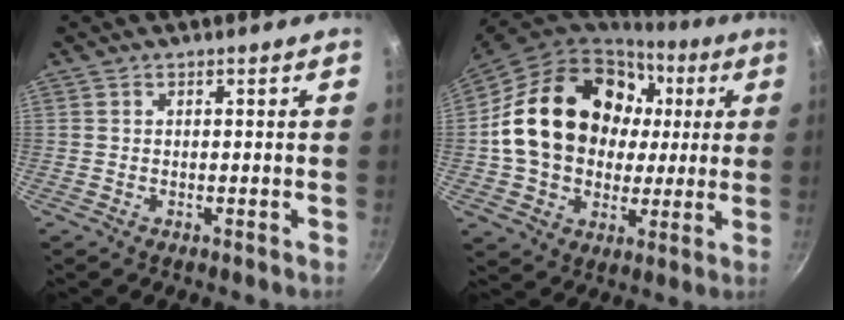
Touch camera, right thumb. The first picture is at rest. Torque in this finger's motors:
{"motor_torque": [0.78, 4.23, 1.20, -0.98, 0.58]}